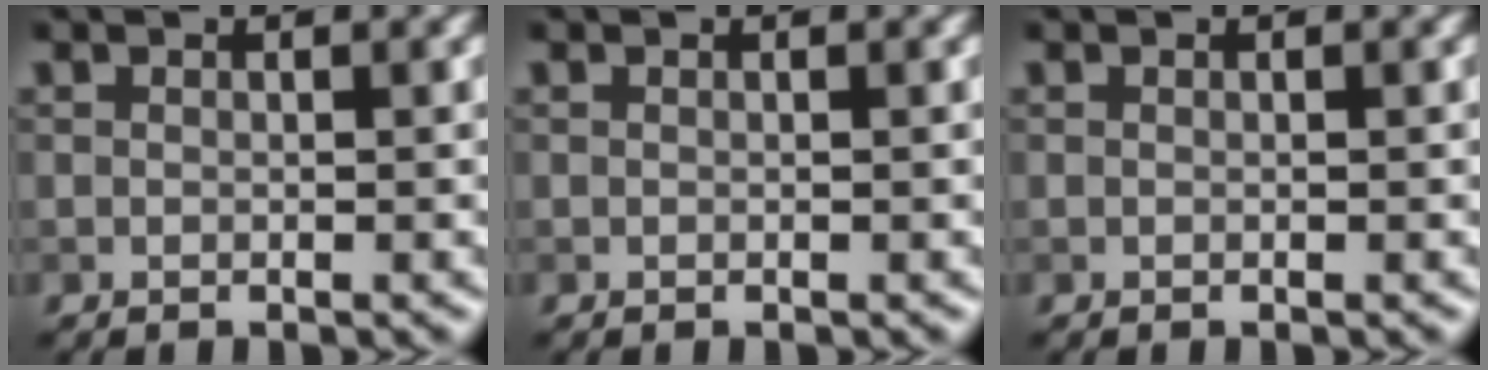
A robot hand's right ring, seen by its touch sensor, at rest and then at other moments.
{"total": 0.0}
{"total": 0.0}